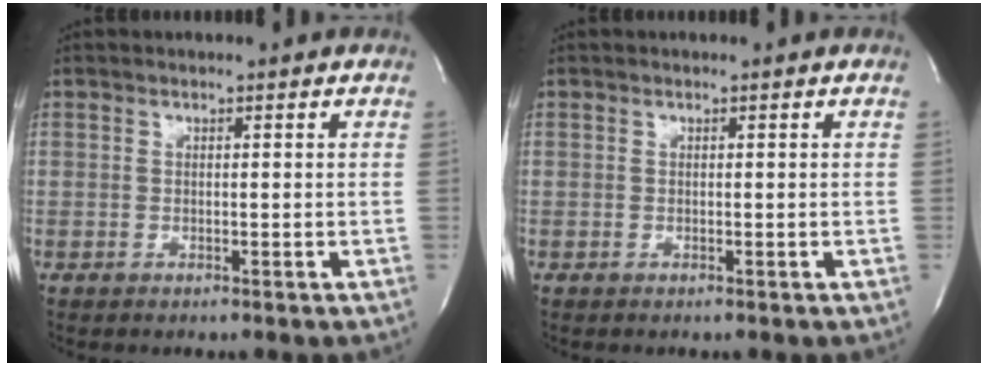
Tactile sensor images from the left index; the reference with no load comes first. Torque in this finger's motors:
{"motor_torque": [0.02, 0.01, -0.07, 0.00]}